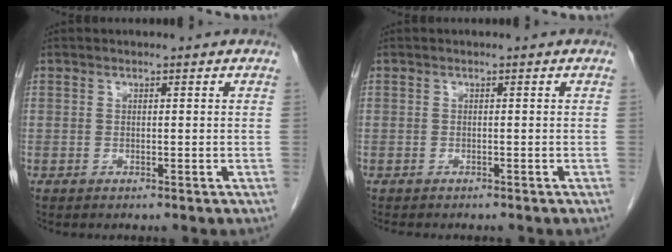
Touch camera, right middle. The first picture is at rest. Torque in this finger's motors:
{"motor_torque": [0.03, -0.02, 0.00, 0.00]}